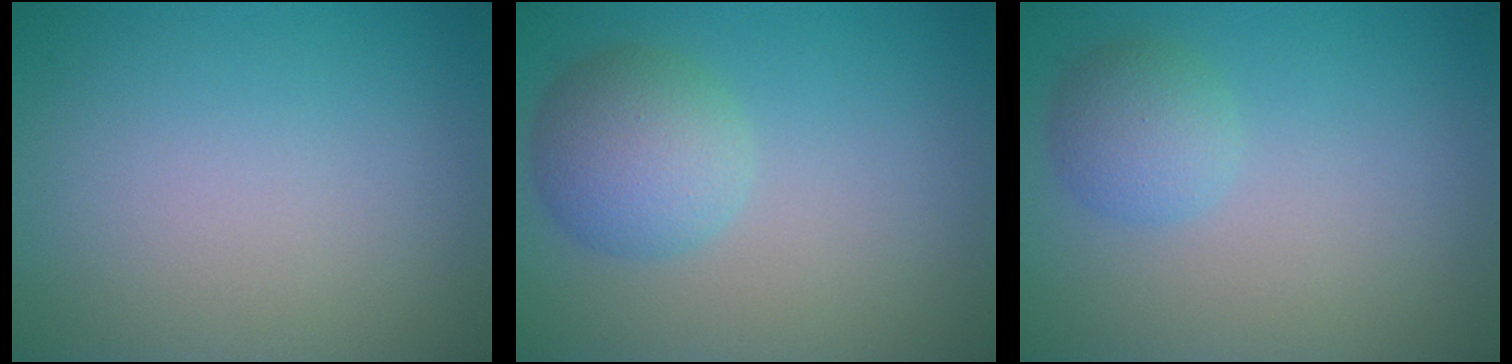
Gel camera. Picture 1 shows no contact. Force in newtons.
{"total": 4.2, "press": 4.2, "slide": 0.1}
{"total": 2.5, "press": 2.5, "slide": 0.2}